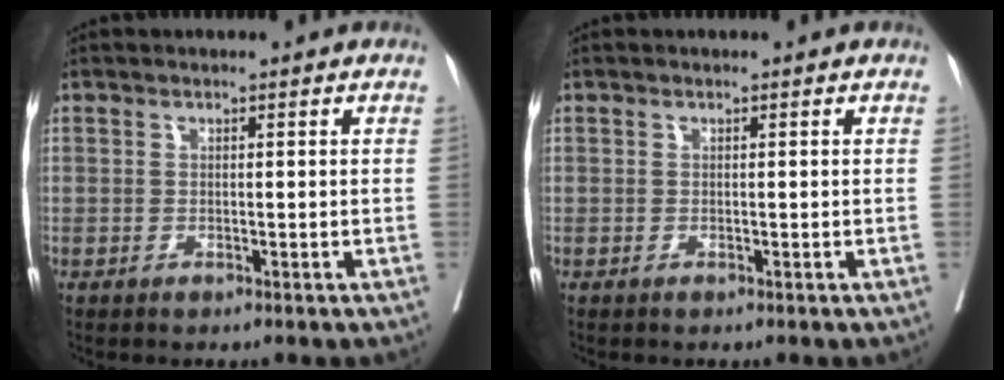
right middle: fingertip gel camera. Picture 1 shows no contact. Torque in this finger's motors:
{"motor_torque": [0.00, 0.17, -0.01, 0.00]}